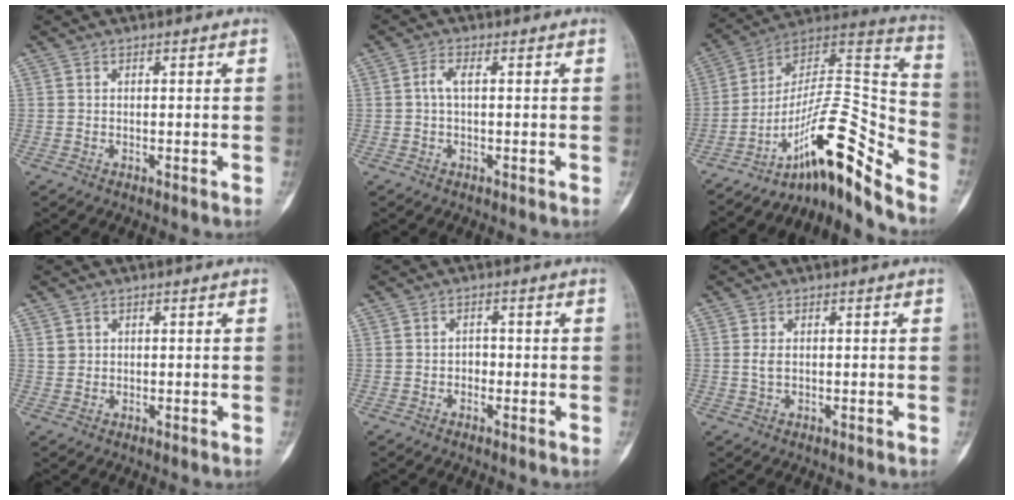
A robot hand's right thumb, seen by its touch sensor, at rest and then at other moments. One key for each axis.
{"total": 2.1, "fx": 0.1, "fy": 0.8, "fz": 2.0, "tx": -0.044, "ty": 0.004, "tz": 0.000}
{"total": 19.2, "fx": -13.3, "fy": 4.0, "fz": 13.2, "tx": -0.195, "ty": 0.137, "tz": -0.219}
{"total": 1.5, "fx": 0.6, "fy": 1.3, "fz": 0.4, "tx": 0.003, "ty": -0.001, "tz": 0.011}
{"total": 1.4, "fx": -0.5, "fy": 1.1, "fz": 0.7, "tx": -0.001, "ty": 0.006, "tz": -0.012}
{"total": 1.5, "fx": 0.2, "fy": 0.8, "fz": 1.3, "tx": -0.030, "ty": 0.001, "tz": 0.005}